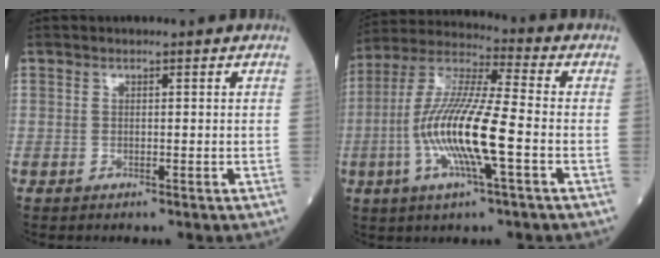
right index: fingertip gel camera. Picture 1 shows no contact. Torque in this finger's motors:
{"motor_torque": [1.30, -0.83, 0.42, 0.21]}